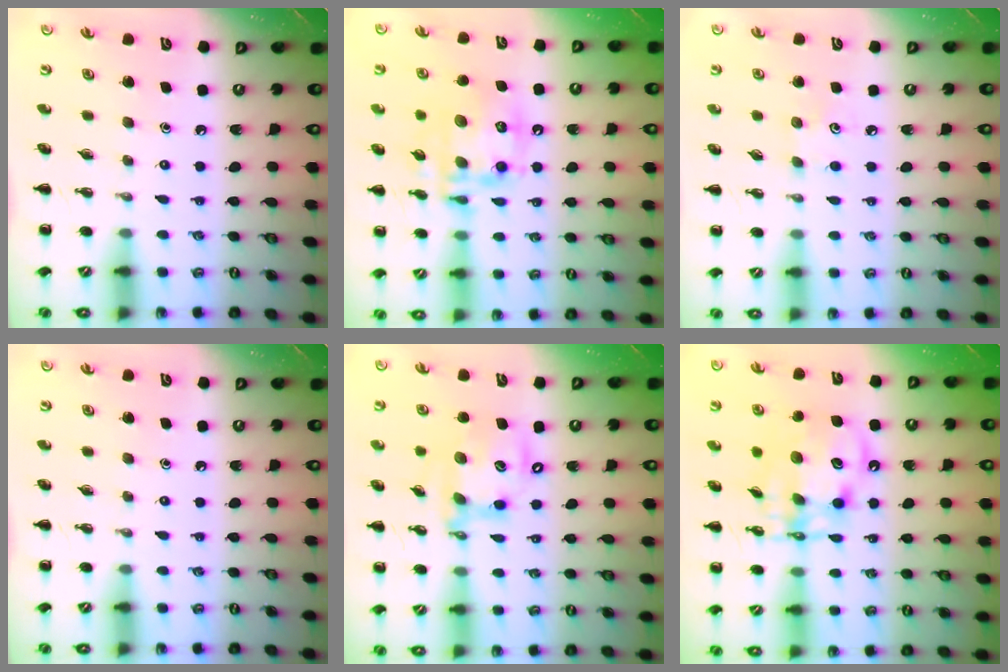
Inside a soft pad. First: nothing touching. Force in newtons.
{"total": 14.8, "press": 14.6, "slide": 2.8}
{"total": 4.3, "press": 4.1, "slide": 1.1}
{"total": 0.0}
{"total": 15.0, "press": 14.7, "slide": 3.2}
{"total": 13.2, "press": 12.7, "slide": 3.3}